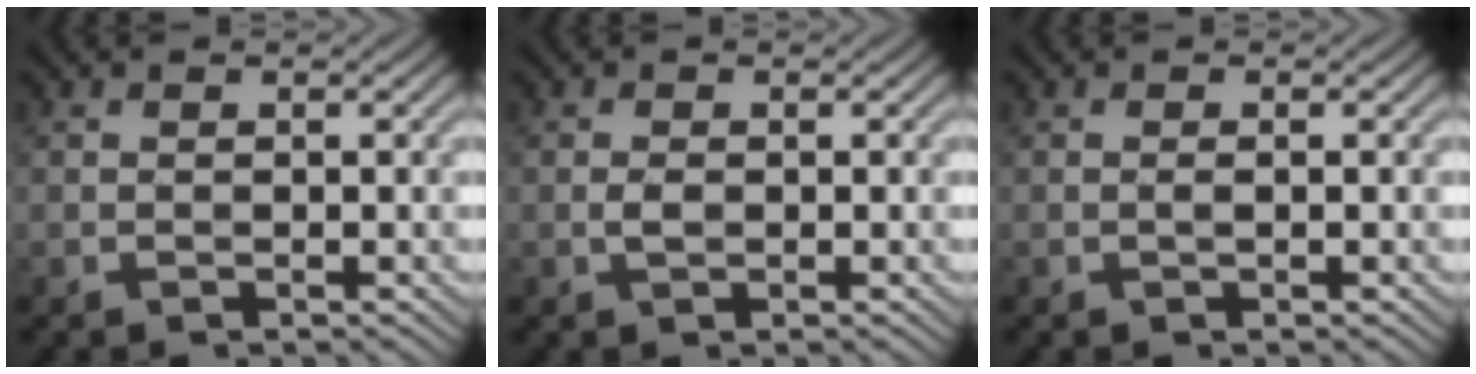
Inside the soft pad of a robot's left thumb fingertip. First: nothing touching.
{"total": 1.2, "force": [-0.2, 0.6, 1.0], "torque": [-0.021, 0.001, -0.005]}
{"total": 0.7, "force": [-0.1, 0.0, 0.6], "torque": [-0.012, 0.000, -0.003]}